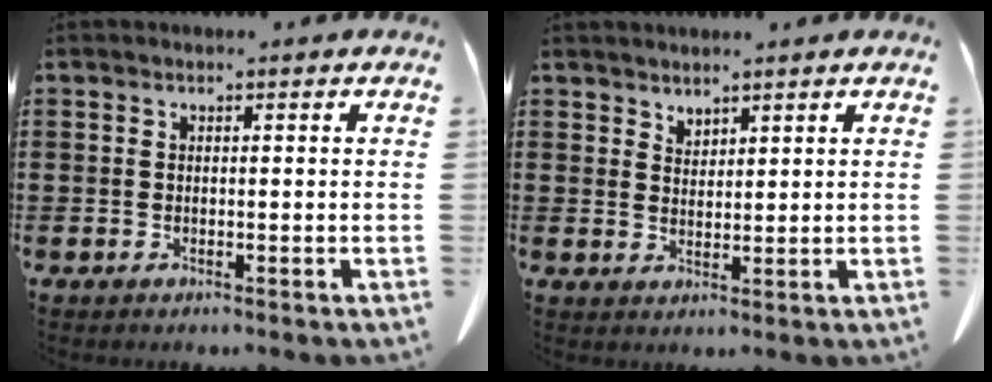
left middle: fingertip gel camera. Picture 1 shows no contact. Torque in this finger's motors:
{"motor_torque": [0.02, 0.11, -0.02, 0.01]}